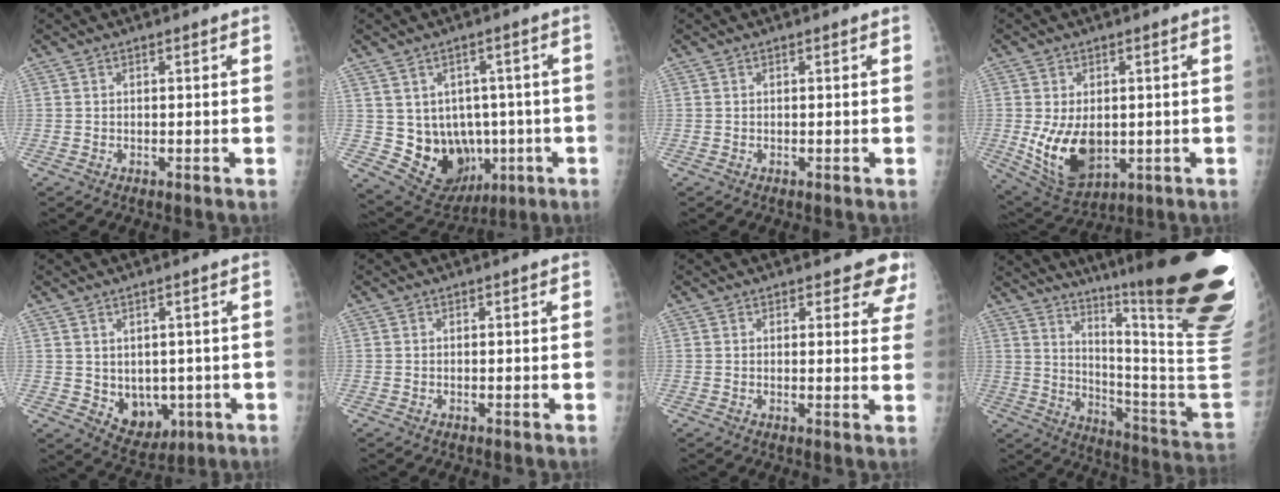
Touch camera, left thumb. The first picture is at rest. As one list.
[{"total": 13.6, "force": [-1.6, 11.0, 7.8], "torque": [-0.081, 0.009, 0.009]}, {"total": 0.0}, {"total": 11.8, "force": [-1.1, 7.4, 9.1], "torque": [-0.142, -0.016, 0.008]}, {"total": 7.7, "force": [-1.0, 5.8, 5.0], "torque": [-0.040, -0.009, 0.007]}, {"total": 0.0}, {"total": 6.1, "force": [5.2, 2.4, 2.1], "torque": [0.018, -0.025, 0.044]}, {"total": 35.3, "force": [21.2, 3.9, 28.0], "torque": [-0.286, -0.112, 0.311]}]